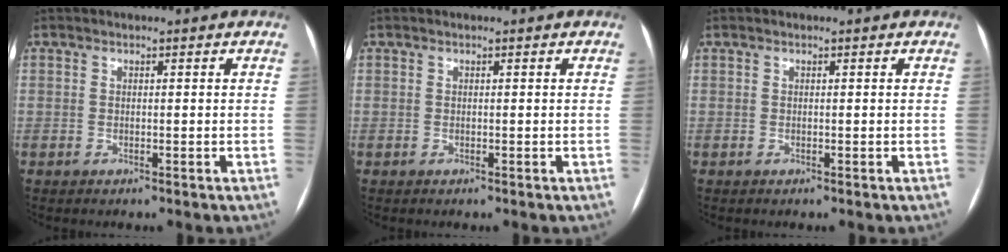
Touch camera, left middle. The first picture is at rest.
{"total": 0.0}
{"total": 0.0}